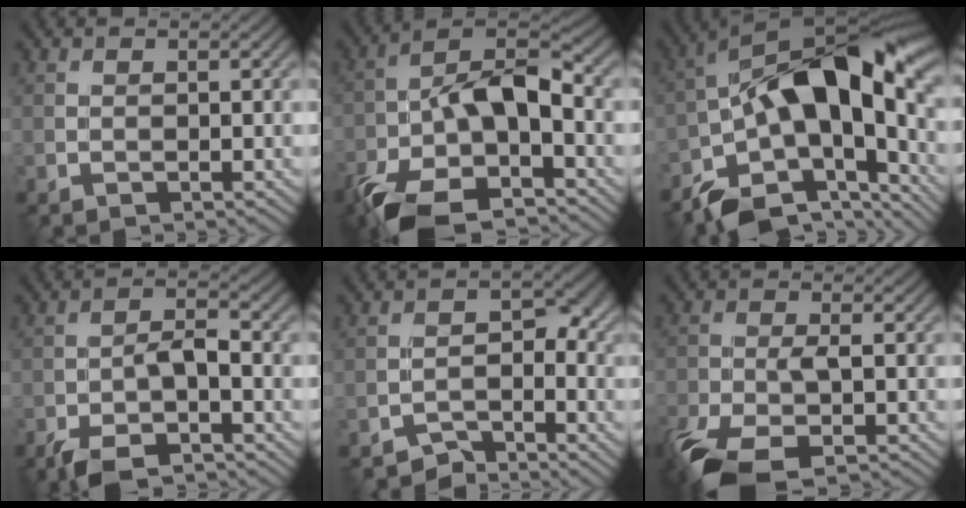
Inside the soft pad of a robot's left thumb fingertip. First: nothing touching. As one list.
[{"total": 13.4, "force": [-6.0, 6.0, 10.4], "torque": [-0.202, -0.017, -0.120]}, {"total": 16.1, "force": [-4.5, 7.8, 13.3], "torque": [-0.205, 0.009, -0.088]}, {"total": 6.2, "force": [-3.5, 2.4, 4.6], "torque": [-0.085, 0.002, -0.073]}, {"total": 3.5, "force": [-2.8, 1.7, 1.3], "torque": [-0.008, 0.007, -0.048]}, {"total": 8.6, "force": [-5.1, 3.2, 6.1], "torque": [-0.134, -0.024, -0.097]}]